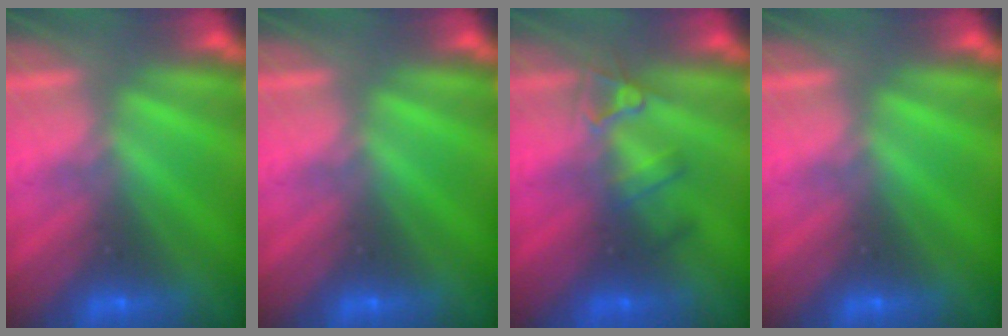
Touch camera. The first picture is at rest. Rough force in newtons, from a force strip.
{"total": 0.0}
{"total": 2.4}
{"total": 0.0}